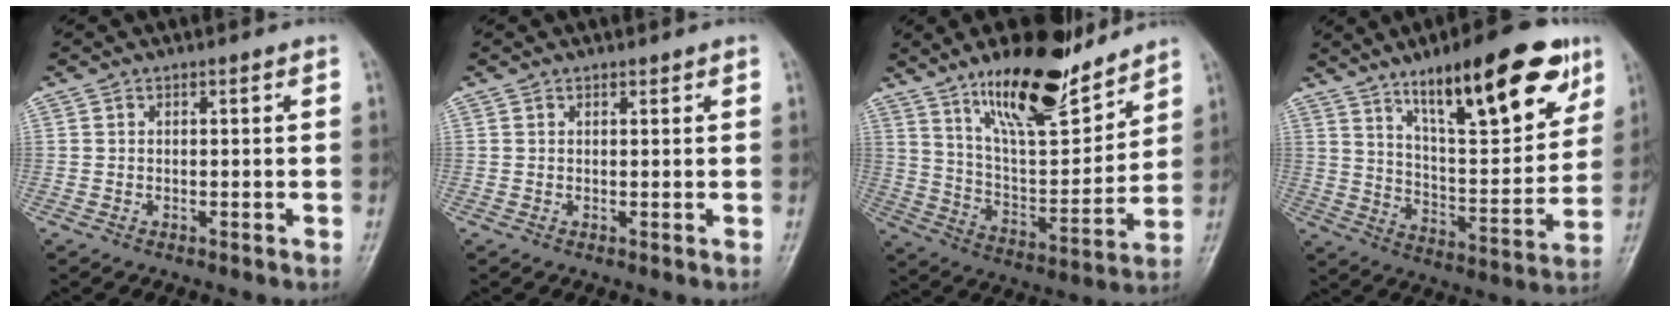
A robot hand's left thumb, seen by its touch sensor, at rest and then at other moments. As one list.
[{"total": 0.8, "force": [0.6, 0.4, 0.1], "torque": [0.005, -0.004, 0.006]}, {"total": 19.6, "force": [14.0, 6.3, 12.2], "torque": [-0.154, -0.086, 0.243]}, {"total": 23.1, "force": [13.4, 7.0, 17.4], "torque": [-0.223, -0.050, 0.214]}]